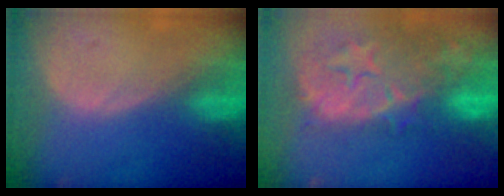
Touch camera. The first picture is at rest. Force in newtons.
{"total": 14.8, "press": 11.9, "slide": 8.8}